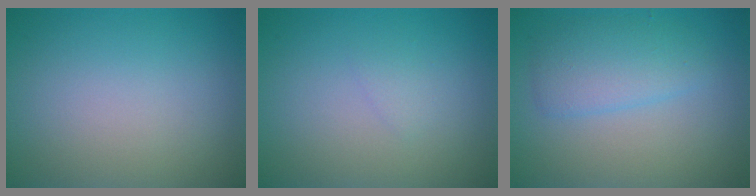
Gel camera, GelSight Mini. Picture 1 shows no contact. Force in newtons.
{"total": 0.7, "press": 0.7, "slide": 0.1}
{"total": 3.0, "press": 3.0, "slide": 0.1}